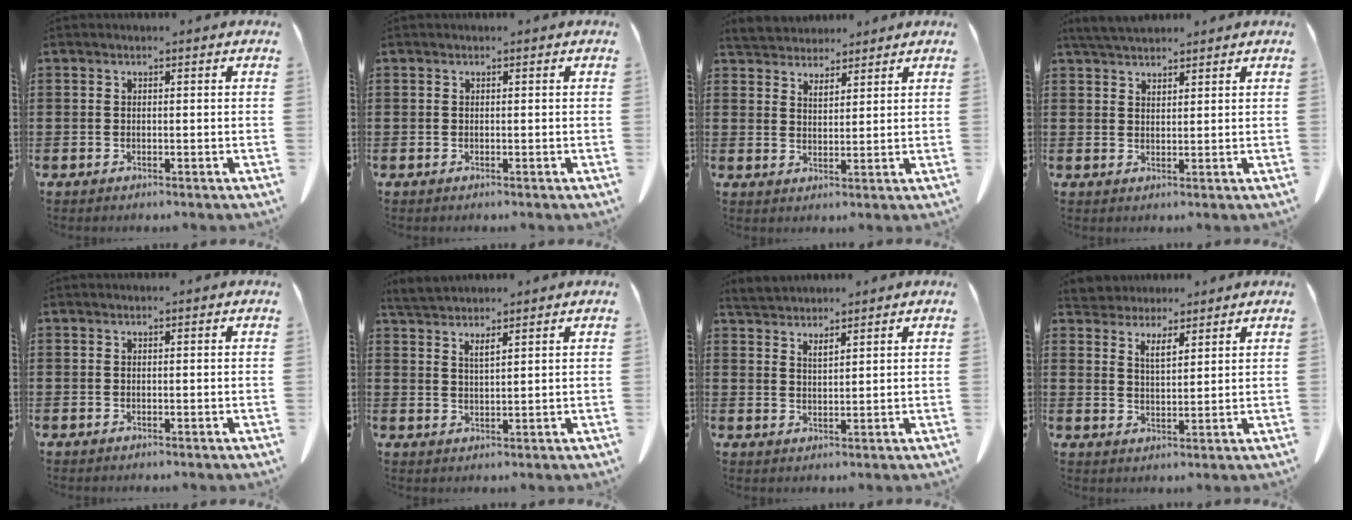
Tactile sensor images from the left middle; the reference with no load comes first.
{"total": 0.0}
{"total": 4.2, "force": [4.1, 1.0, 0.3], "torque": [-0.019, -0.010, 0.078]}
{"total": 3.5, "force": [3.3, 0.7, 1.1], "torque": [-0.031, -0.003, 0.062]}
{"total": 0.0}
{"total": 3.0, "force": [2.7, 0.0, 1.2], "torque": [-0.029, -0.004, 0.049]}
{"total": 2.7, "force": [2.7, 0.0, 0.4], "torque": [-0.014, -0.004, 0.050]}
{"total": 4.0, "force": [3.6, 1.4, 1.1], "torque": [-0.026, -0.010, 0.064]}